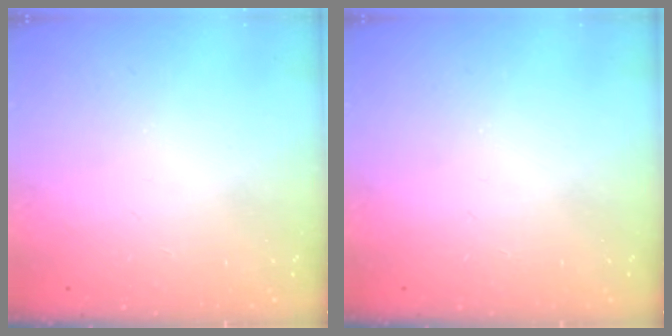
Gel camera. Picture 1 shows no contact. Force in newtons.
{"total": 0.0}